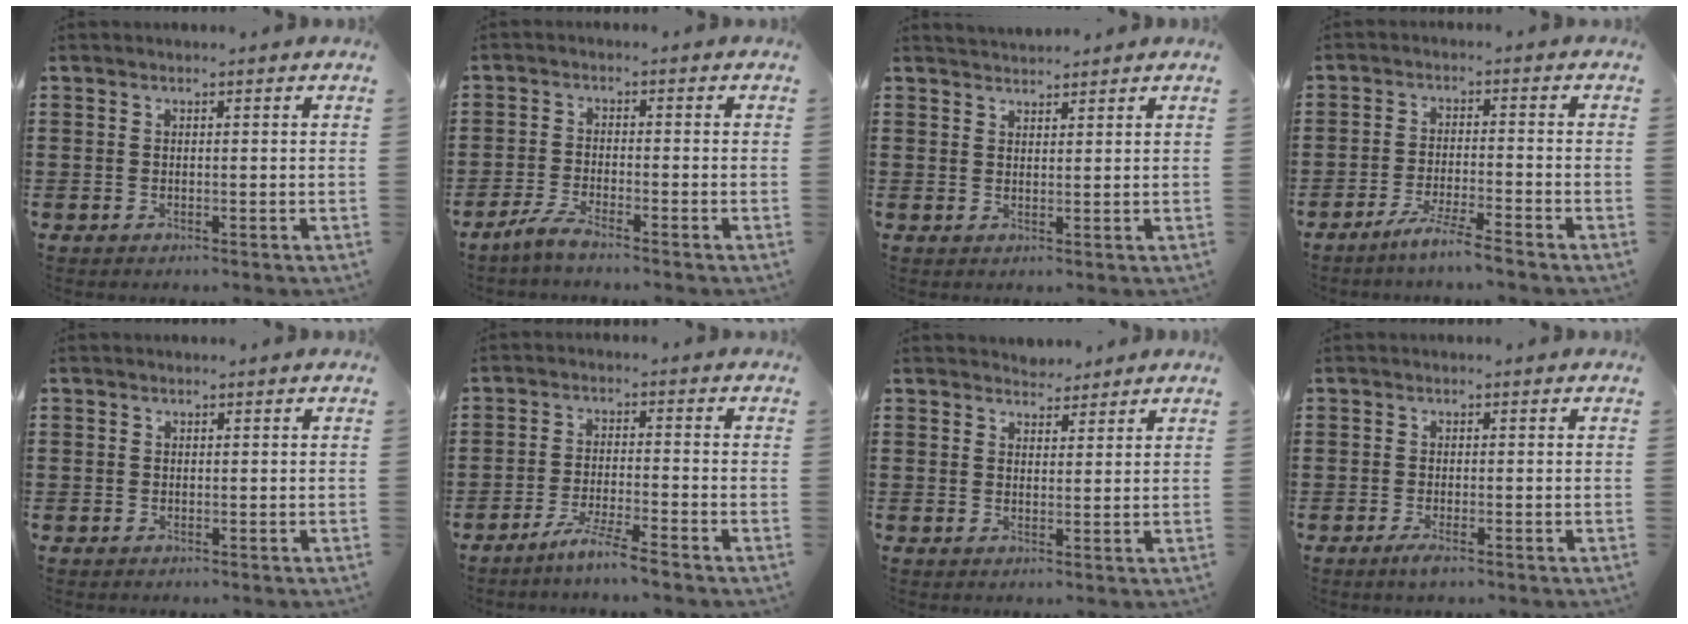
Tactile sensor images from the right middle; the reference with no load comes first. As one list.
[{"total": 3.0, "force": [-2.5, 0.1, 1.6], "torque": [-0.049, -0.005, -0.053]}, {"total": 1.8, "force": [1.8, 0.1, -0.2], "torque": [-0.001, 0.001, 0.035]}, {"total": 4.4, "force": [-3.8, -0.5, 2.2], "torque": [-0.042, -0.007, -0.072]}, {"total": 0.6, "force": [-0.2, 0.6, 0.0], "torque": [-0.001, 0.005, -0.006]}, {"total": 4.8, "force": [-4.2, -0.5, 2.2], "torque": [-0.043, -0.007, -0.079]}, {"total": 2.4, "force": [2.4, 0.5, -0.3], "torque": [0.006, -0.005, 0.045]}, {"total": 1.7, "force": [-0.9, 0.3, 1.5], "torque": [-0.032, -0.007, -0.018]}]